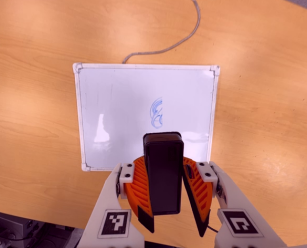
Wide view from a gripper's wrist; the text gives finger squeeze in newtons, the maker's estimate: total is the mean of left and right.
{"total": 8.9, "left": 9.5, "right": 8.3}